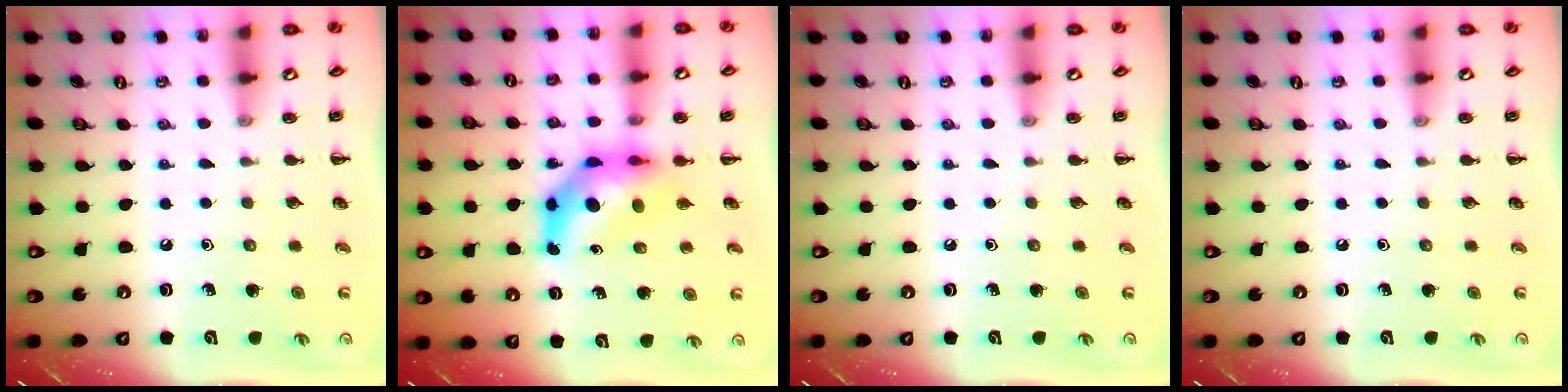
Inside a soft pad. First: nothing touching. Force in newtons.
{"total": 8.1, "press": 7.7, "slide": 2.5}
{"total": 0.0}
{"total": 0.0}